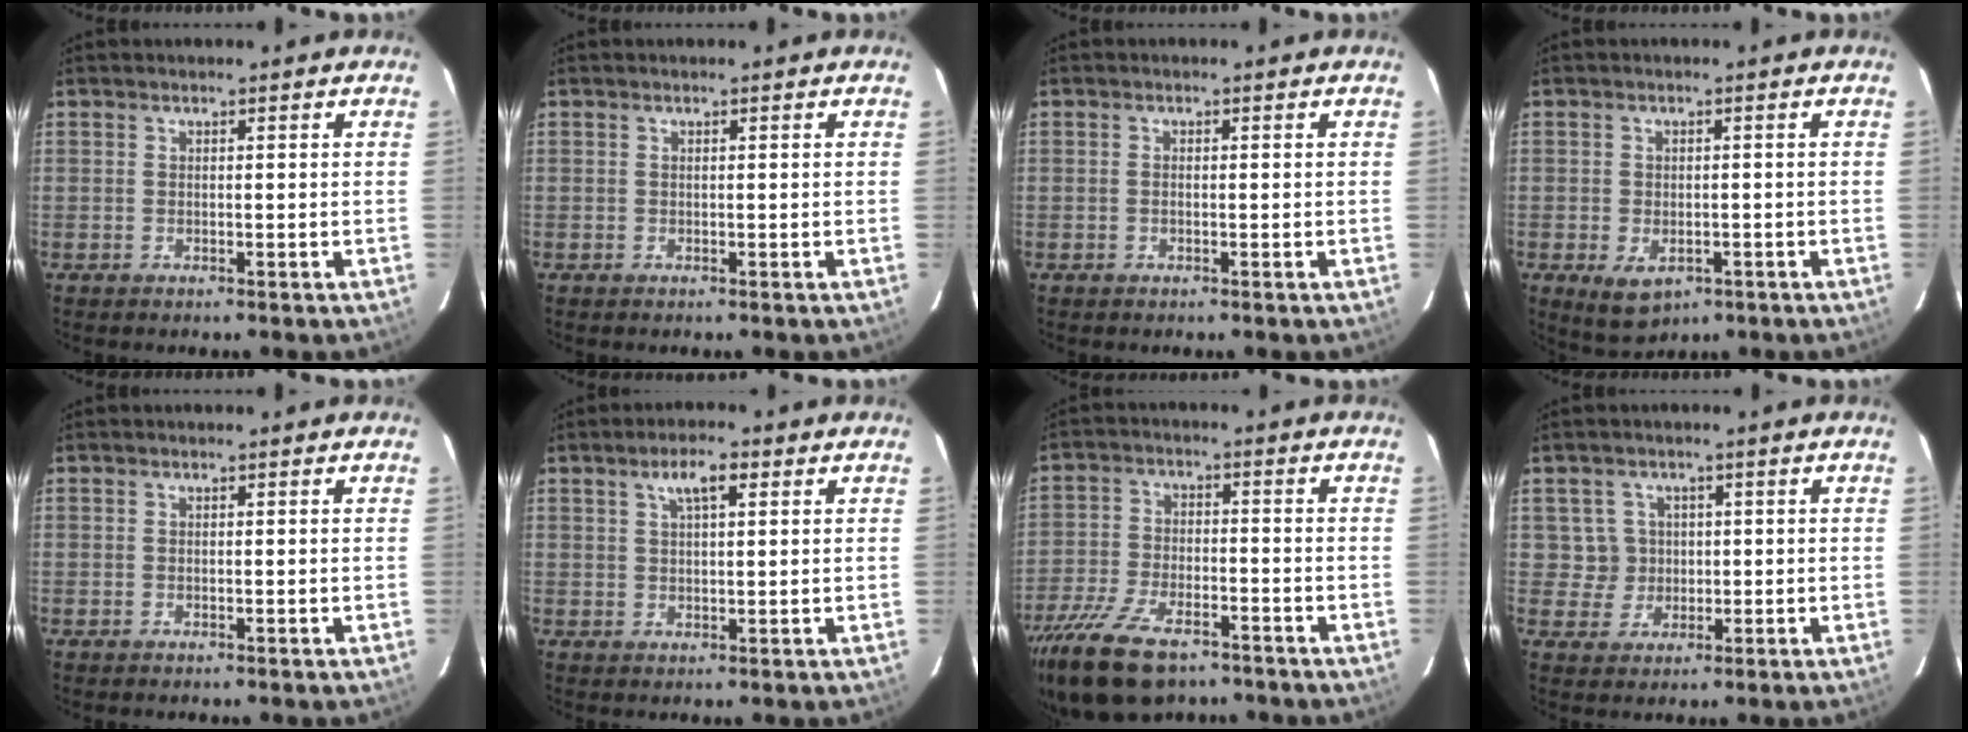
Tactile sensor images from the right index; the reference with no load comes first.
{"total": 0.0}
{"total": 0.7, "force": [-0.1, 0.3, 0.6], "torque": [-0.014, 0.001, -0.004]}
{"total": 5.8, "force": [-2.3, 3.8, 3.6], "torque": [-0.071, -0.017, -0.029]}
{"total": 0.0}
{"total": 4.4, "force": [2.2, 1.4, 3.6], "torque": [-0.065, 0.011, 0.038]}
{"total": 14.7, "force": [-10.5, 6.4, 8.0], "torque": [-0.186, -0.026, -0.189]}
{"total": 4.1, "force": [0.5, 4.1, 0.0], "torque": [0.007, 0.019, 0.014]}